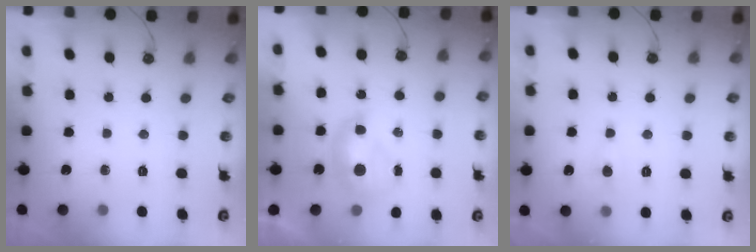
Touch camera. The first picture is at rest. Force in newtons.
{"total": 1.6, "press": 1.6, "slide": 0.2}
{"total": 1.2, "press": 1.0, "slide": 0.6}